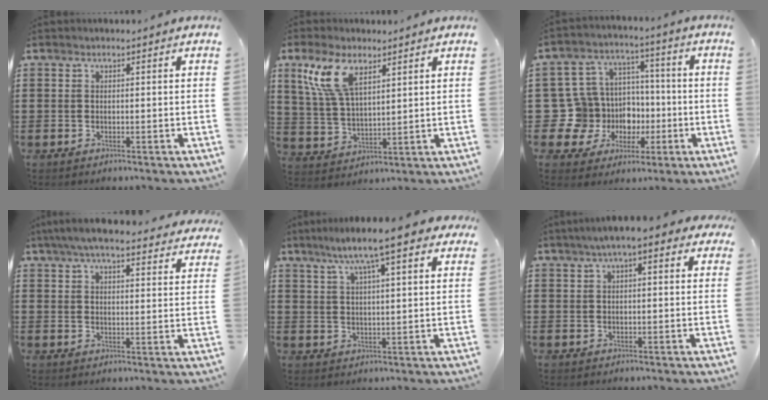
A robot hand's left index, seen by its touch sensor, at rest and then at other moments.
{"total": 9.1, "force": [5.1, 3.6, 6.5], "torque": [-0.148, 0.004, 0.093]}
{"total": 11.8, "force": [-2.0, 11.1, 3.6], "torque": [-0.142, -0.007, -0.017]}
{"total": 6.3, "force": [5.6, 0.5, 2.8], "torque": [-0.070, -0.019, 0.102]}
{"total": 9.5, "force": [6.4, 1.7, 6.8], "torque": [-0.139, -0.003, 0.109]}
{"total": 4.5, "force": [2.1, 0.9, 3.9], "torque": [-0.078, 0.009, 0.035]}